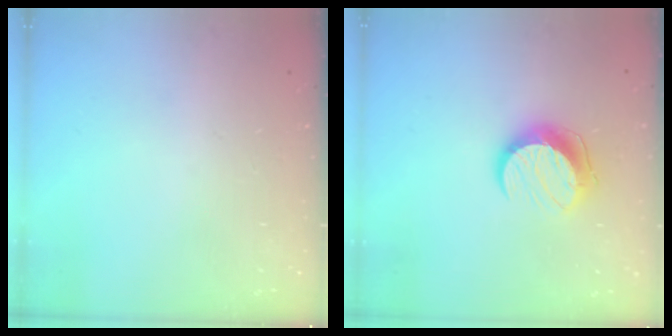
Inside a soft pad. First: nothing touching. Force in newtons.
{"total": 10.2, "press": 10.2, "slide": 0.3}